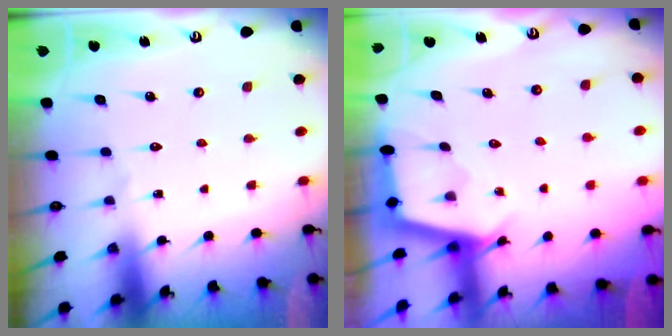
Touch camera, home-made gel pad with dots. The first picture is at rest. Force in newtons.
{"total": 2.2, "press": 2.2, "slide": 0.1}